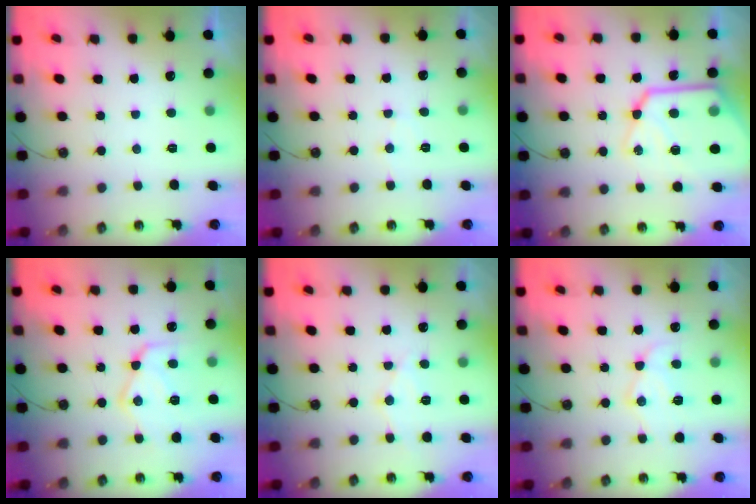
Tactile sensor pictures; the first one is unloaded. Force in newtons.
{"total": 5.3, "press": 5.2, "slide": 0.8}
{"total": 20.1, "press": 20.0, "slide": 2.4}
{"total": 15.3, "press": 15.3, "slide": 1.4}
{"total": 9.1, "press": 9.1, "slide": 0.6}
{"total": 12.8, "press": 12.8, "slide": 1.1}